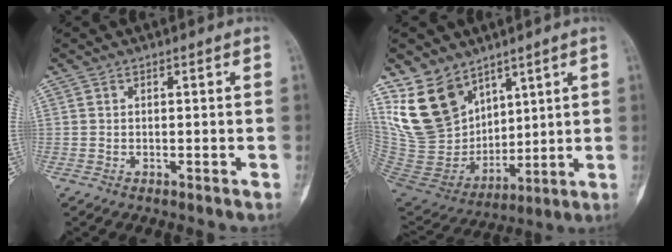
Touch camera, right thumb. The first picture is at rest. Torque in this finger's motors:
{"motor_torque": [-0.61, 3.47, 1.14, 0.98, 0.20]}